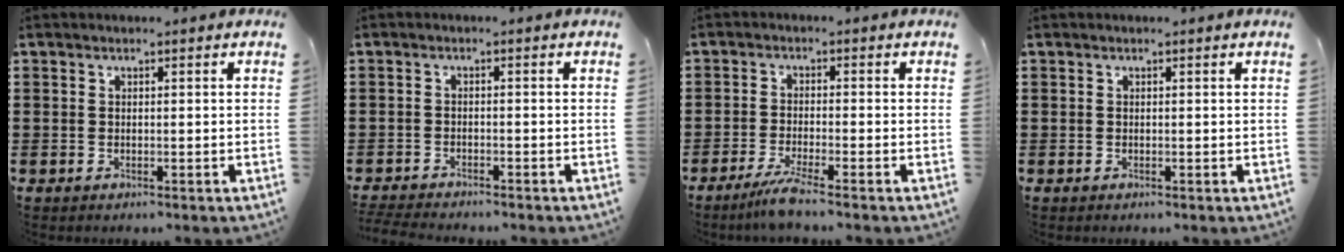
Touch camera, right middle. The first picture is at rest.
{"total": 2.2, "force": [-2.2, 0.0, 0.2], "torque": [-0.014, -0.004, -0.048]}
{"total": 3.7, "force": [-2.7, -0.2, 2.4], "torque": [-0.053, -0.012, -0.054]}
{"total": 0.0}